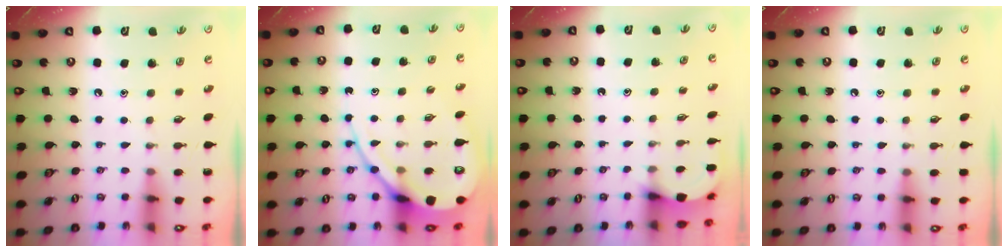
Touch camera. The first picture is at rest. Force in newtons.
{"total": 11.3, "press": 11.3, "slide": 1.2}
{"total": 2.5, "press": 2.5, "slide": 0.2}
{"total": 3.0, "press": 3.0, "slide": 0.5}